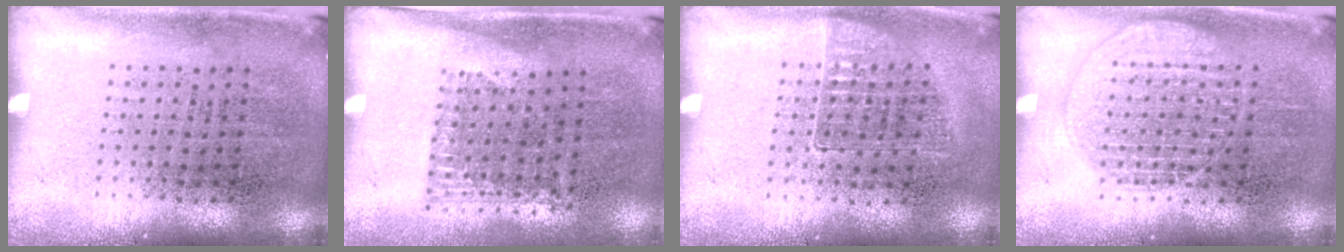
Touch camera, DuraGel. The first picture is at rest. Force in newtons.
{"total": 1.2, "press": 0.9, "slide": 0.8}
{"total": 0.9, "press": 0.9, "slide": 0.1}
{"total": 2.6, "press": 2.6, "slide": 0.4}